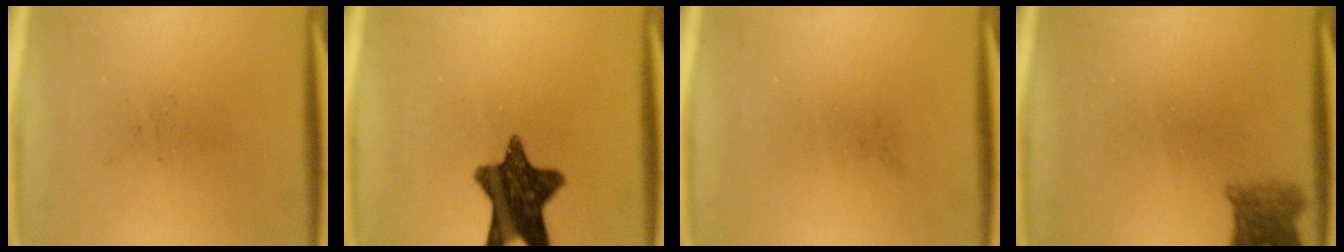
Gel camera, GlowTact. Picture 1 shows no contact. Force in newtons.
{"total": 12.3}
{"total": 0.0}
{"total": 3.8}